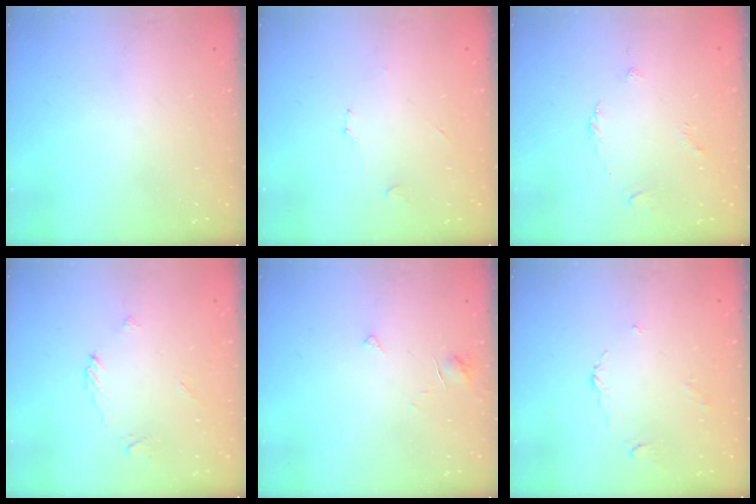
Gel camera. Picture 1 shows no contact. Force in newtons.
{"total": 3.5, "press": 3.4, "slide": 0.5}
{"total": 2.8, "press": 2.7, "slide": 0.7}
{"total": 2.7, "press": 2.7, "slide": 0.2}
{"total": 3.2, "press": 3.2, "slide": 0.3}
{"total": 2.6, "press": 2.5, "slide": 0.4}